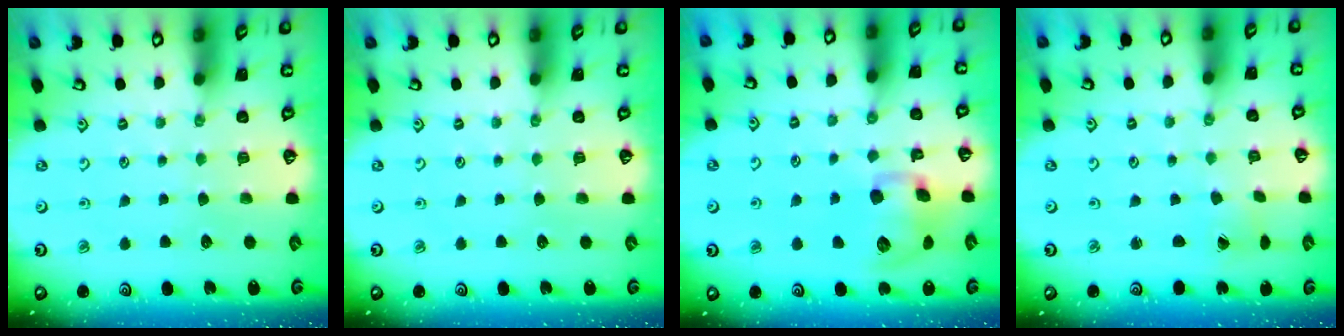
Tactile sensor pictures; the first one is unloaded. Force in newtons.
{"total": 0.0}
{"total": 11.7, "press": 11.6, "slide": 2.1}
{"total": 1.4, "press": 1.4, "slide": 0.3}